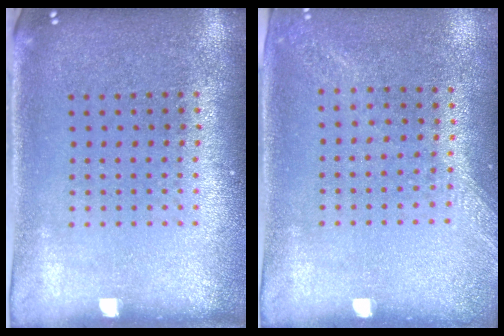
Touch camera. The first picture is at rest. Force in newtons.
{"total": 1.2, "press": 1.2, "slide": 0.4}